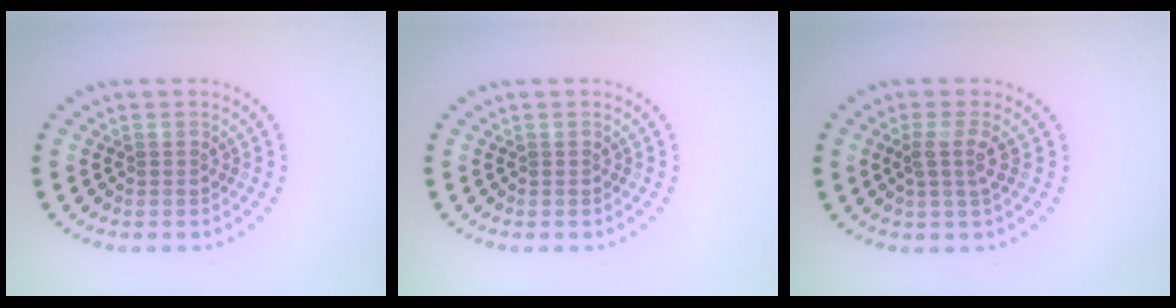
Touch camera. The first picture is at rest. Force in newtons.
{"total": 0.0}
{"total": 2.0, "press": 1.5, "slide": 1.3}